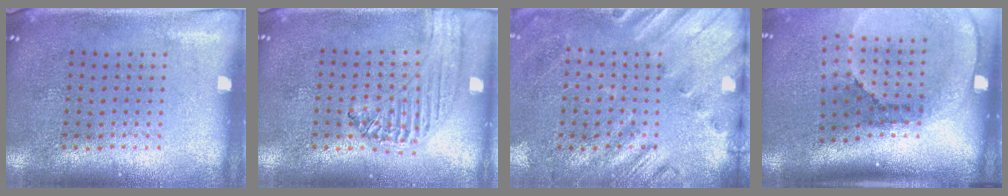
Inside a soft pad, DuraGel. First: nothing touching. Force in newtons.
{"total": 0.9, "press": 0.9, "slide": 0.1}
{"total": 2.6, "press": 2.0, "slide": 1.6}
{"total": 2.6, "press": 1.7, "slide": 1.9}